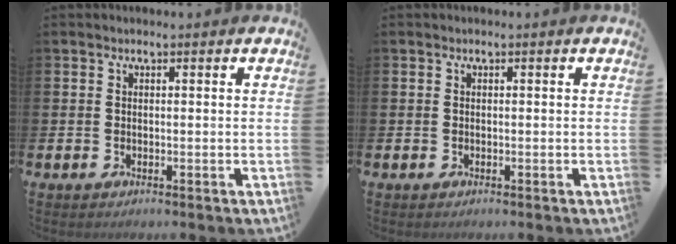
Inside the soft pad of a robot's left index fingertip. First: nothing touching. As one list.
[{"total": 0.0}]